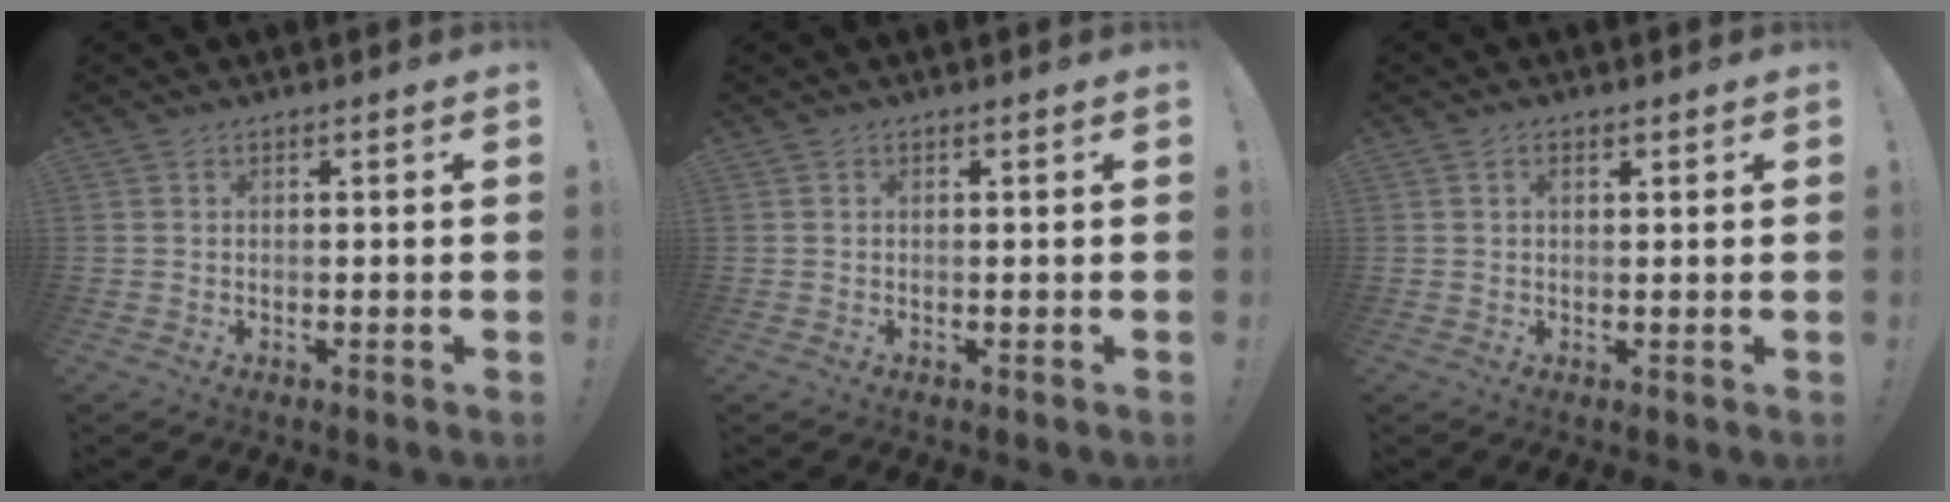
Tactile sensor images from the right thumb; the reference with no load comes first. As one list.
[{"total": 0.0}, {"total": 1.5, "force": [0.7, 0.8, 1.0], "torque": [-0.013, 0.000, 0.010]}]